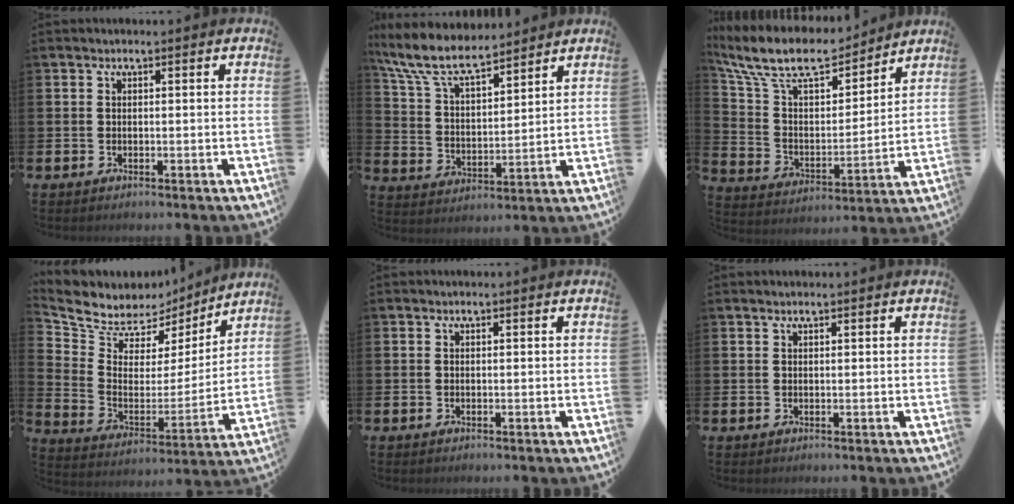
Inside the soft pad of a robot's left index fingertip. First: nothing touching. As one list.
[{"total": 8.8, "force": [7.9, 2.1, 3.4], "torque": [-0.100, -0.042, 0.141]}, {"total": 11.5, "force": [10.2, 3.5, 4.1], "torque": [-0.124, -0.067, 0.178]}, {"total": 7.1, "force": [6.4, 3.0, 0.0], "torque": [-0.051, -0.052, 0.113]}, {"total": 0.0}, {"total": 0.7, "force": [0.7, 0.1, 0.2], "torque": [-0.001, 0.000, 0.011]}]